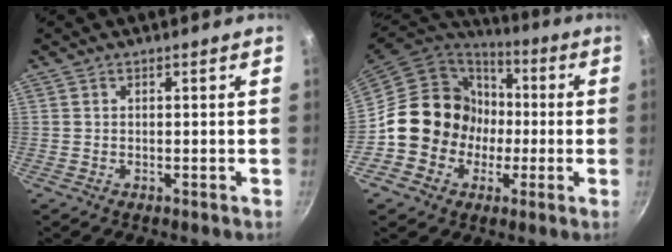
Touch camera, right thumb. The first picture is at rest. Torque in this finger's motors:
{"motor_torque": [1.39, 2.99, 1.02, -1.39, 0.15]}